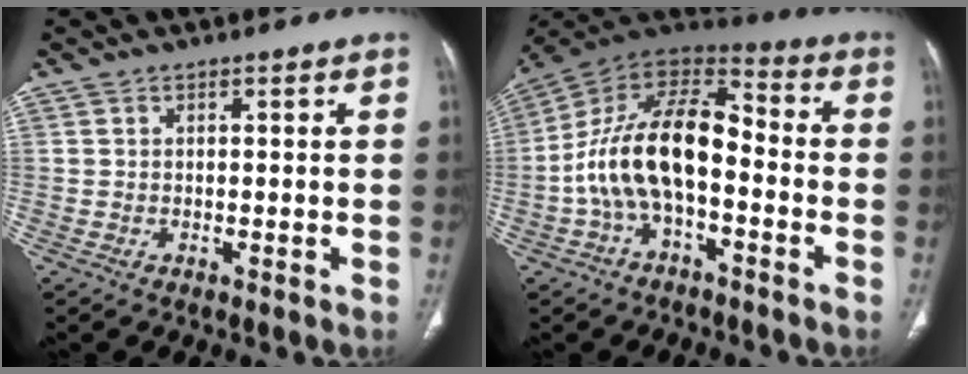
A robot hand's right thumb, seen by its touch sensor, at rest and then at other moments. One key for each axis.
{"total": 17.2, "fx": -3.4, "fy": 9.1, "fz": 14.2, "tx": -0.253, "ty": 0.059, "tz": -0.068}